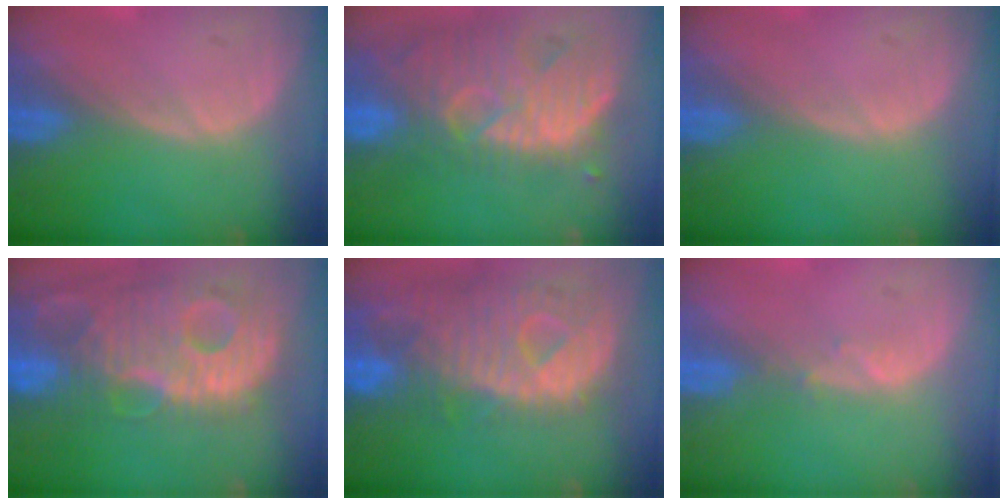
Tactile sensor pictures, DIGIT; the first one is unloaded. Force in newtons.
{"total": 12.4, "press": 11.0, "slide": 5.7}
{"total": 0.0}
{"total": 13.9, "press": 12.0, "slide": 7.0}
{"total": 12.4, "press": 10.7, "slide": 6.3}
{"total": 1.1, "press": 1.0, "slide": 0.4}